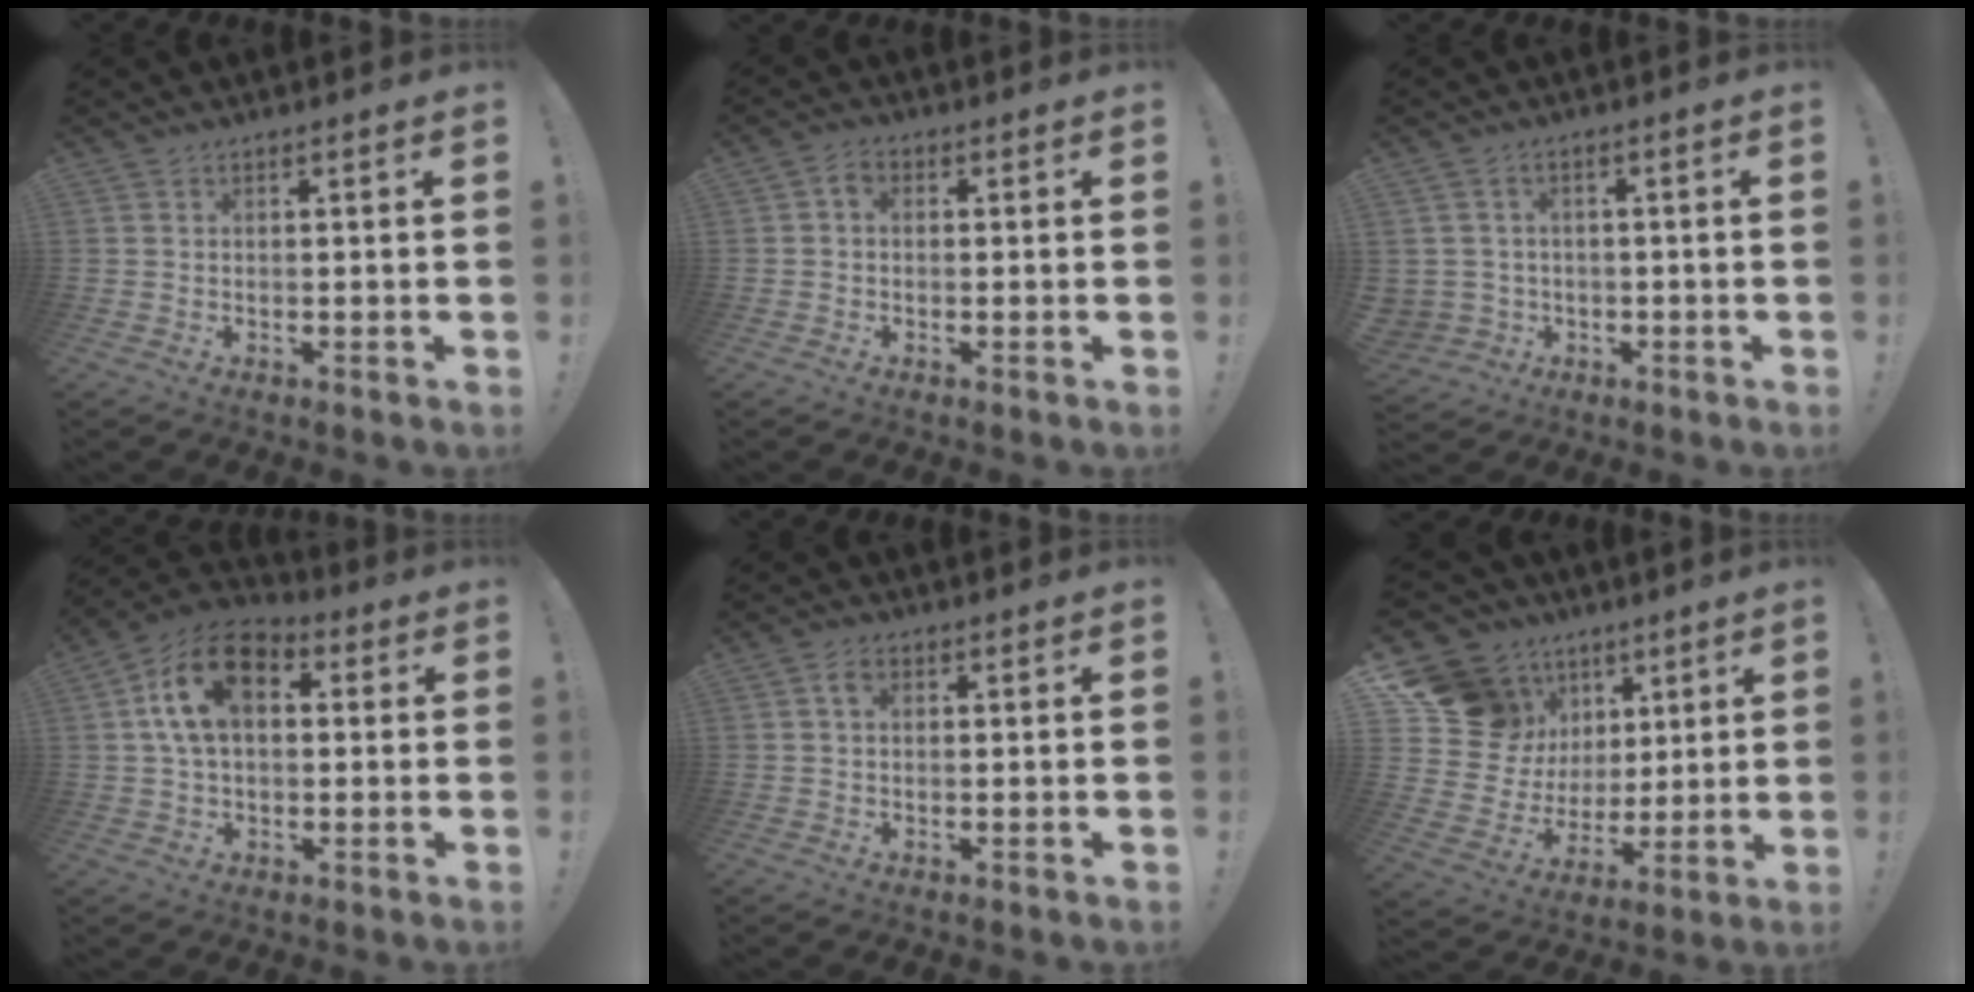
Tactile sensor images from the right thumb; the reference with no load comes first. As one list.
[{"total": 2.3, "force": [-0.1, 1.7, 1.6], "torque": [-0.029, 0.005, -0.003]}, {"total": 4.5, "force": [0.2, 4.4, 0.9], "torque": [-0.024, 0.000, 0.009]}, {"total": 14.9, "force": [3.8, 9.4, 11.0], "torque": [-0.203, 0.004, 0.068]}, {"total": 2.8, "force": [0.8, 1.9, 1.9], "torque": [-0.030, 0.004, 0.013]}, {"total": 19.0, "force": [8.8, 15.2, 7.1], "torque": [-0.132, -0.045, 0.200]}]